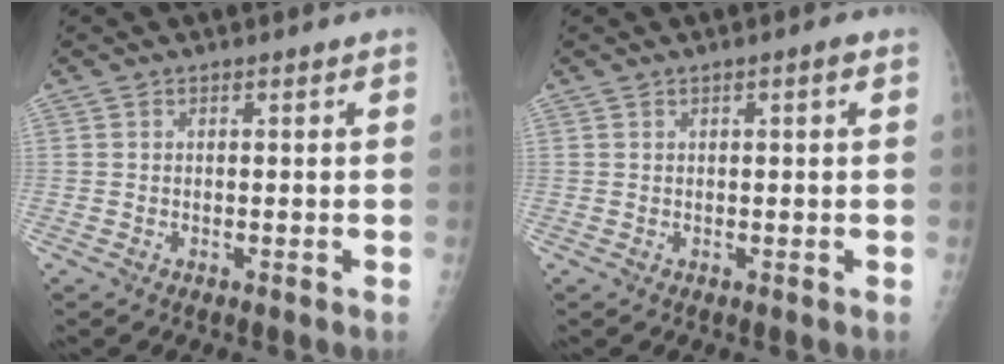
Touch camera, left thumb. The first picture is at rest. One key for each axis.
{"total": 1.4, "fx": 0.5, "fy": 0.2, "fz": 1.3, "tx": -0.023, "ty": 0.002, "tz": 0.006}